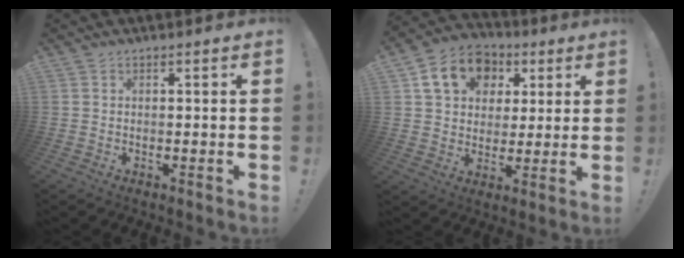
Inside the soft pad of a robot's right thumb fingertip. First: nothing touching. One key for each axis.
{"total": 14.9, "fx": 5.8, "fy": 11.6, "fz": 7.3, "tx": -0.106, "ty": -0.011, "tz": 0.113}